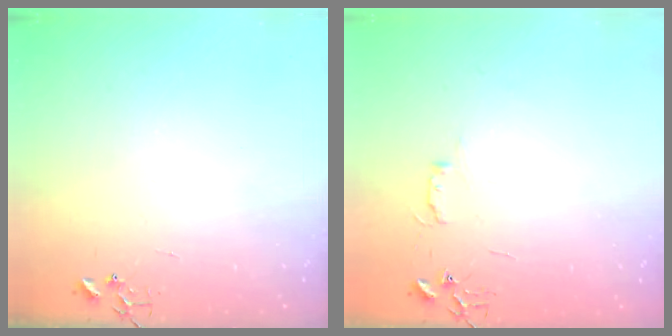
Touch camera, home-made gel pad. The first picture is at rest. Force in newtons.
{"total": 4.4, "press": 4.4, "slide": 0.6}